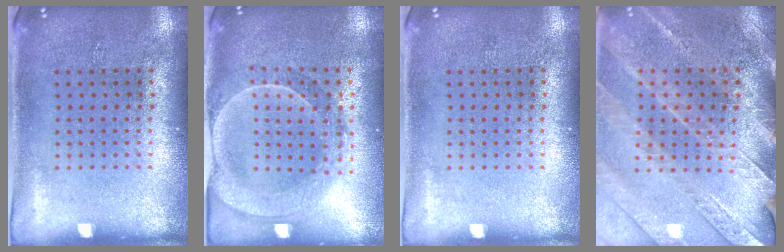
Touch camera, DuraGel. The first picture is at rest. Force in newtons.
{"total": 2.0, "press": 1.9, "slide": 0.7}
{"total": 0.0}
{"total": 2.9, "press": 2.8, "slide": 0.4}